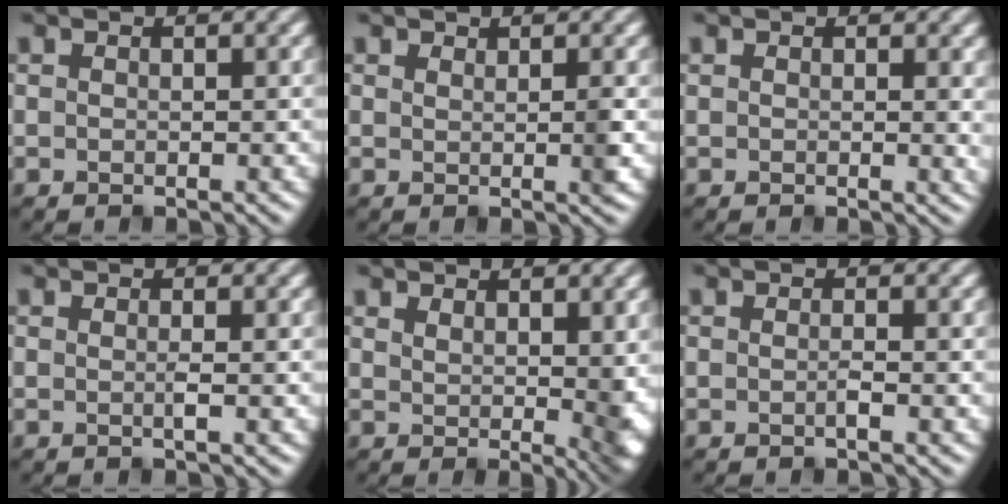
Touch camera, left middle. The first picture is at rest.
{"total": 1.1, "force": [0.6, 0.1, 0.9], "torque": [-0.011, -0.004, 0.011]}
{"total": 2.4, "force": [1.3, 0.8, 1.8], "torque": [-0.014, 0.005, 0.023]}
{"total": 1.0, "force": [0.0, 0.2, 0.9], "torque": [-0.013, 0.002, -0.006]}
{"total": 5.0, "force": [2.4, 1.5, 4.1], "torque": [-0.046, -0.002, 0.048]}
{"total": 0.8, "force": [-0.4, 0.1, 0.7], "torque": [-0.009, 0.003, -0.009]}